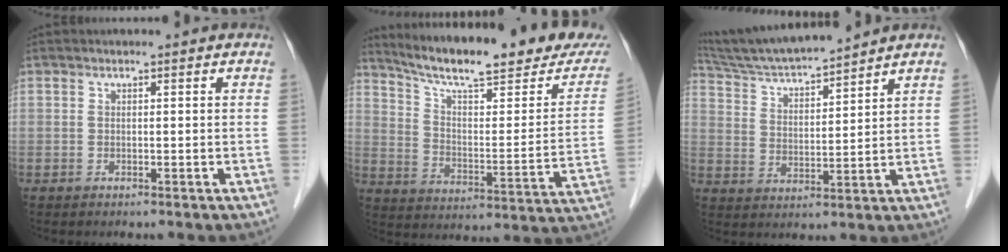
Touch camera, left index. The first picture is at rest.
{"total": 24.9, "force": [21.2, 3.3, 12.5], "torque": [-0.191, -0.037, 0.290]}
{"total": 12.0, "force": [11.2, -0.3, 4.3], "torque": [-0.085, 0.013, 0.204]}